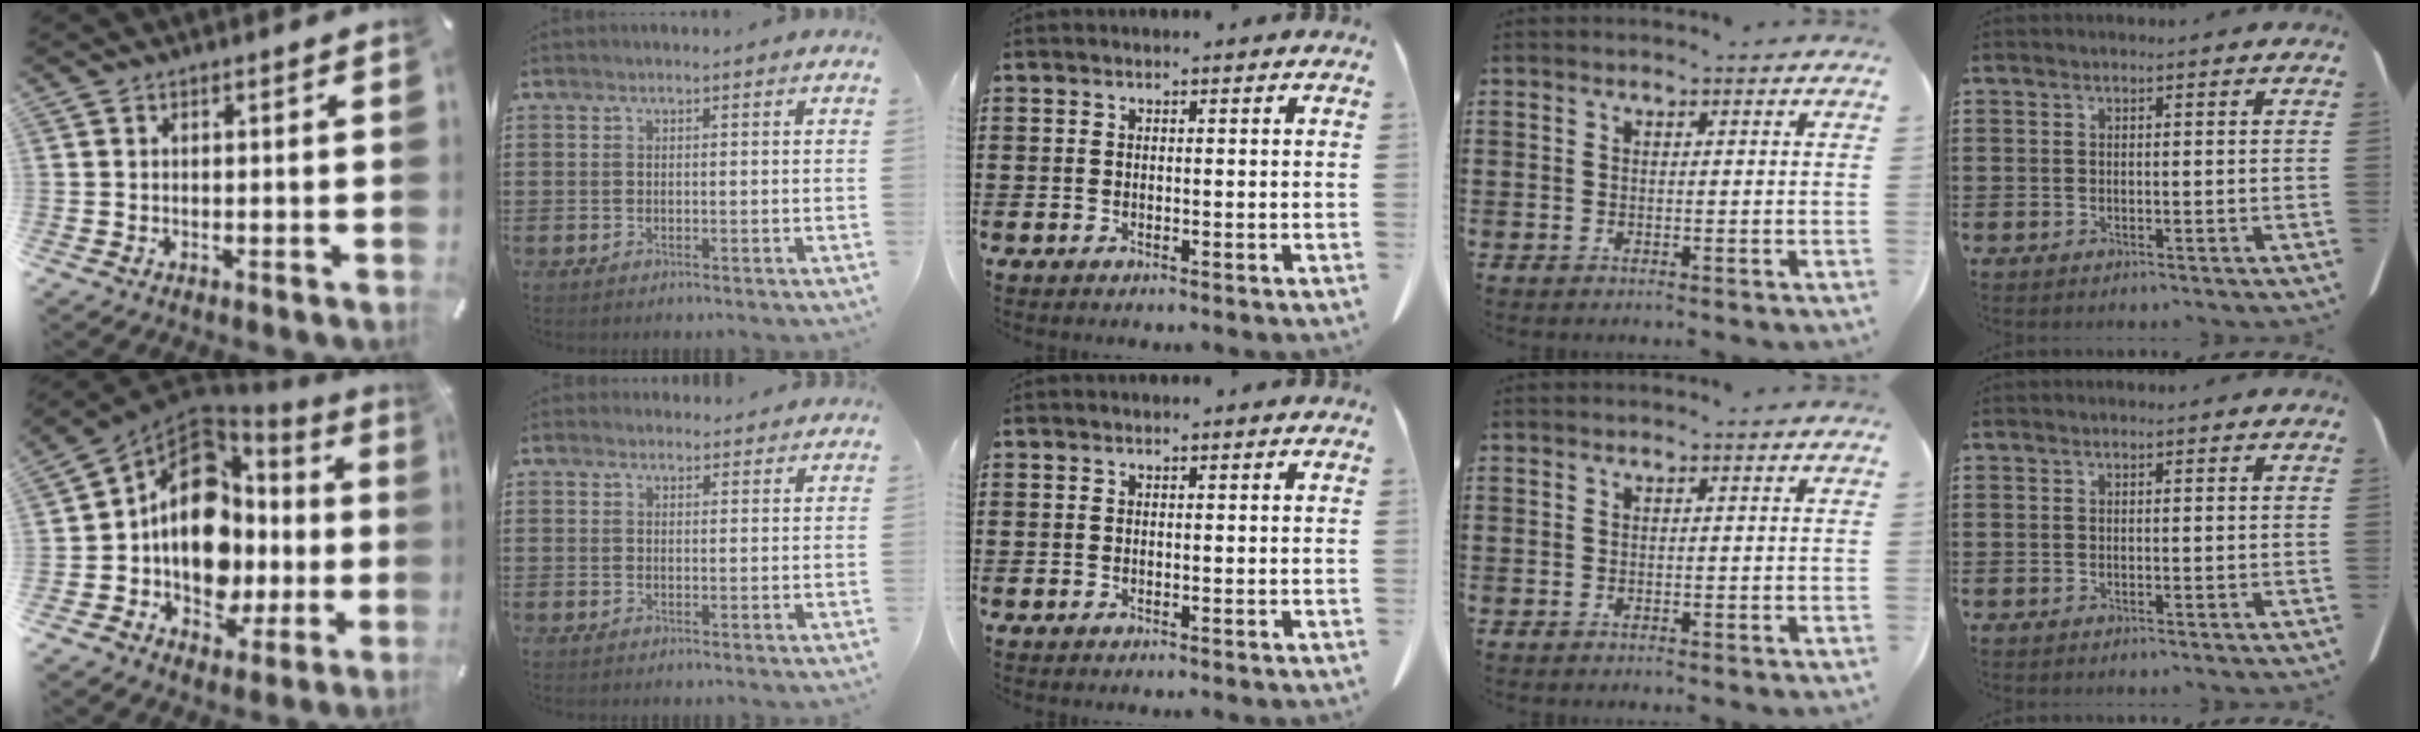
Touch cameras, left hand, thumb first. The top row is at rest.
{"thumb": {"total": 17.2, "force": [-0.1, 13.8, 10.2], "torque": [-0.184, -0.012, 0.000]}, "index": {"total": 1.9, "force": [1.8, 0.6, 0.1], "torque": [0.001, 0.000, 0.034]}}